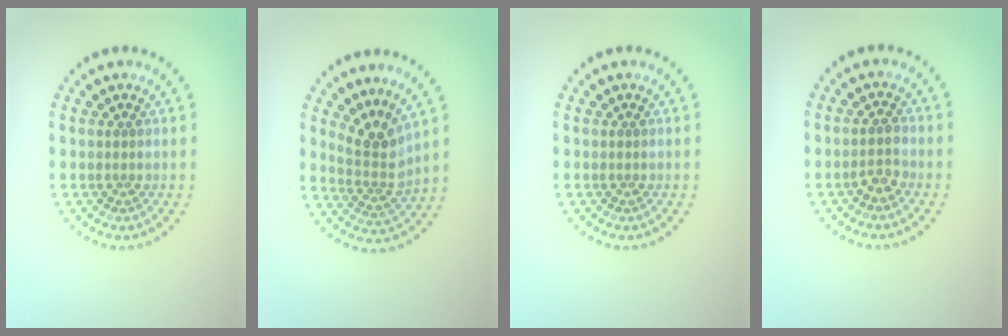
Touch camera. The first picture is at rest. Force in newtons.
{"total": 3.2, "press": 2.3, "slide": 2.2}
{"total": 0.0}
{"total": 1.5, "press": 1.4, "slide": 0.7}